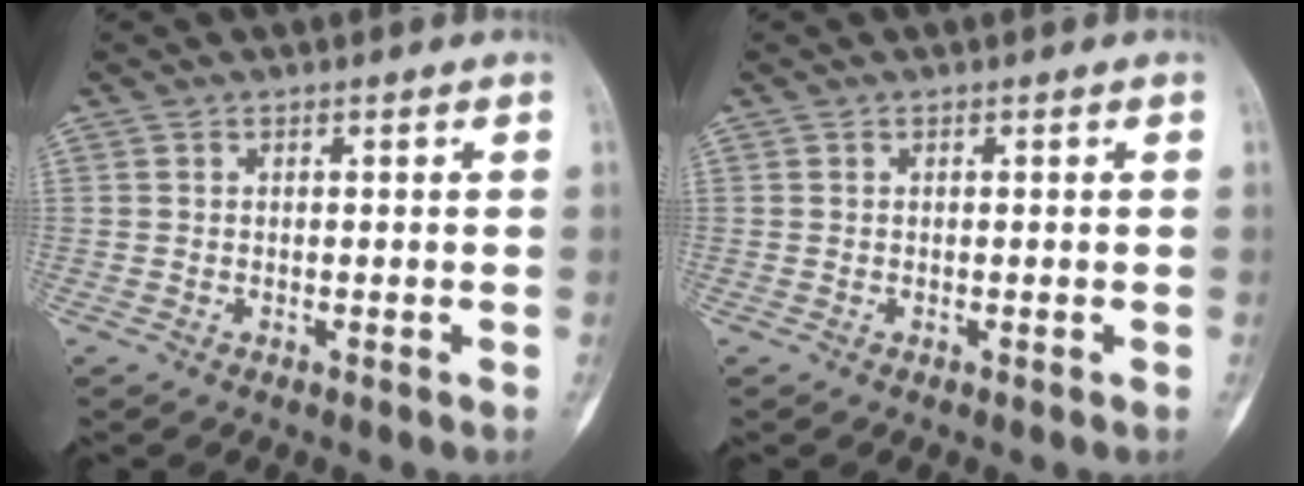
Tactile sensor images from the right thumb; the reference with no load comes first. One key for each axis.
{"total": 0.0}